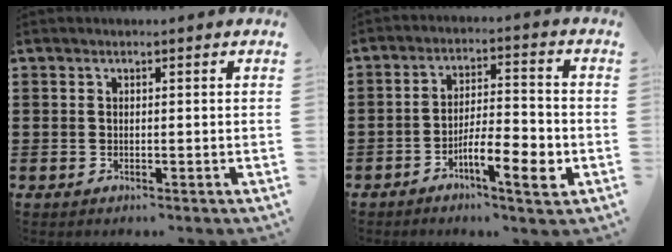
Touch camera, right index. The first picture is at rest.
{"total": 8.1, "force": [-3.7, 2.1, 6.8], "torque": [-0.115, 0.002, -0.064]}